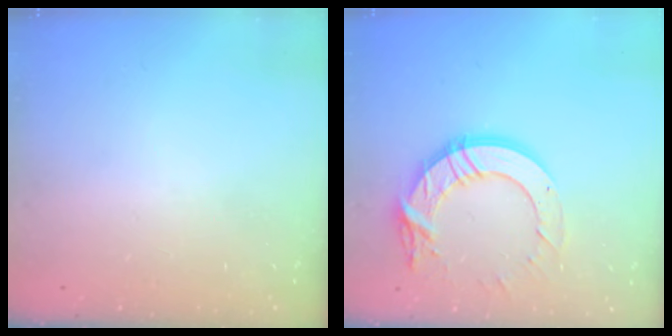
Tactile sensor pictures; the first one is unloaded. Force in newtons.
{"total": 15.4, "press": 15.3, "slide": 1.3}